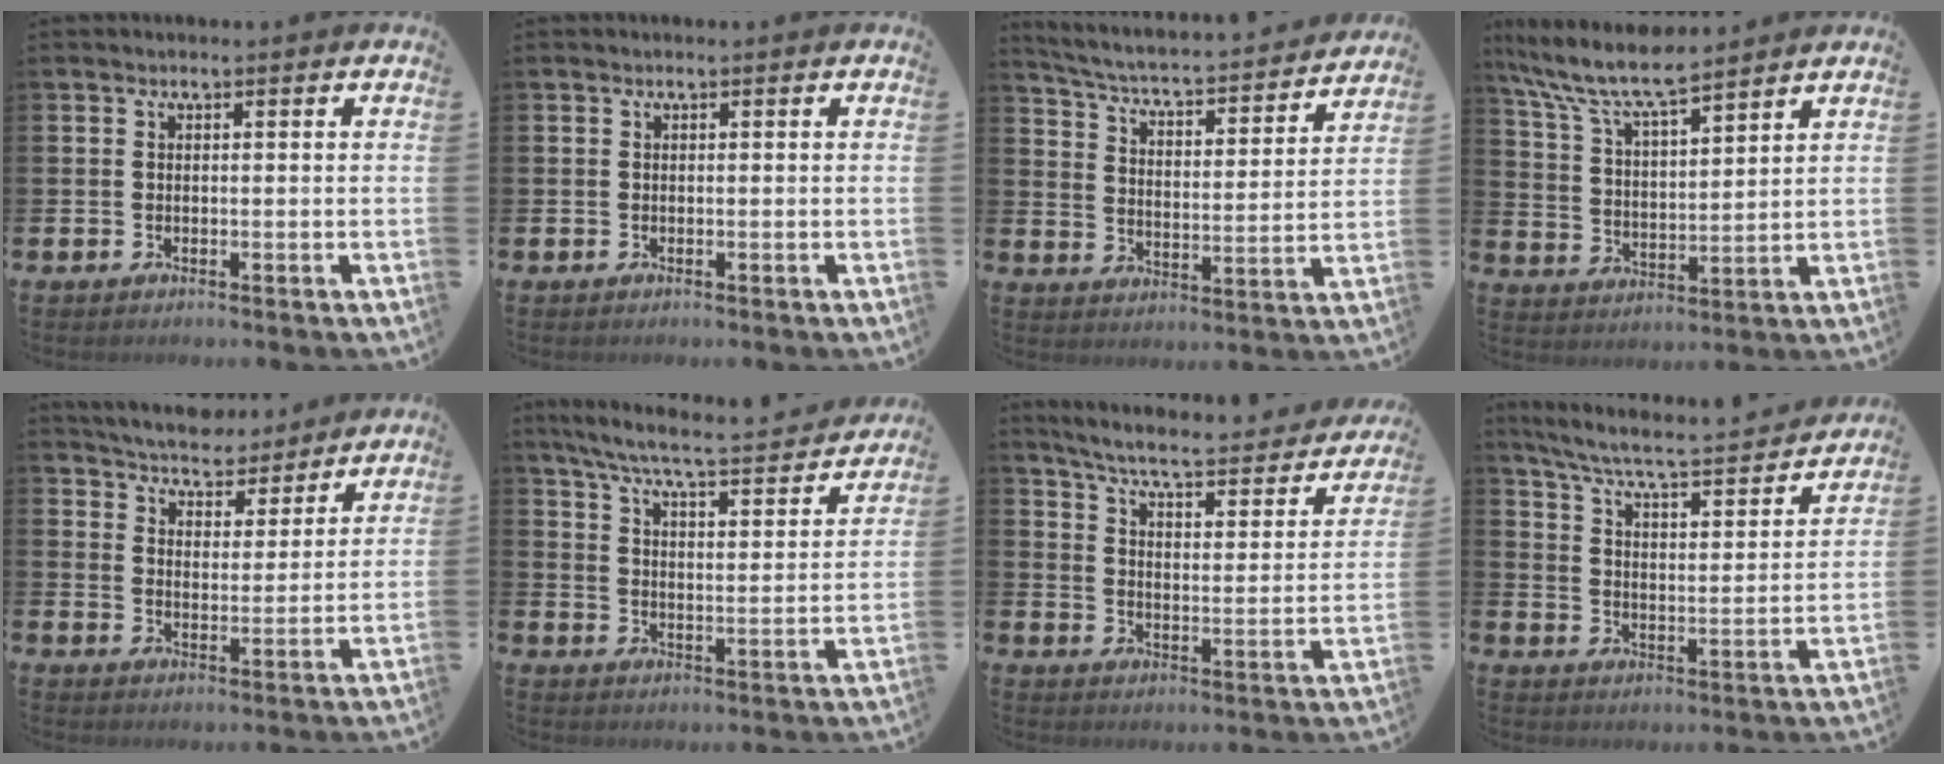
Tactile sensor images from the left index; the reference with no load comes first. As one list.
[{"total": 0.0}, {"total": 4.8, "force": [4.4, 0.6, 1.6], "torque": [-0.060, -0.044, 0.067]}, {"total": 9.0, "force": [8.0, 1.4, 3.8], "torque": [-0.107, -0.038, 0.142]}, {"total": 5.4, "force": [5.2, 1.2, 0.1], "torque": [-0.026, -0.042, 0.091]}, {"total": 6.8, "force": [6.0, 0.3, 3.1], "torque": [-0.087, -0.043, 0.098]}, {"total": 6.1, "force": [5.5, 0.6, 2.6], "torque": [-0.080, -0.043, 0.087]}, {"total": 6.3, "force": [5.8, 0.6, 2.6], "torque": [-0.081, -0.046, 0.092]}]